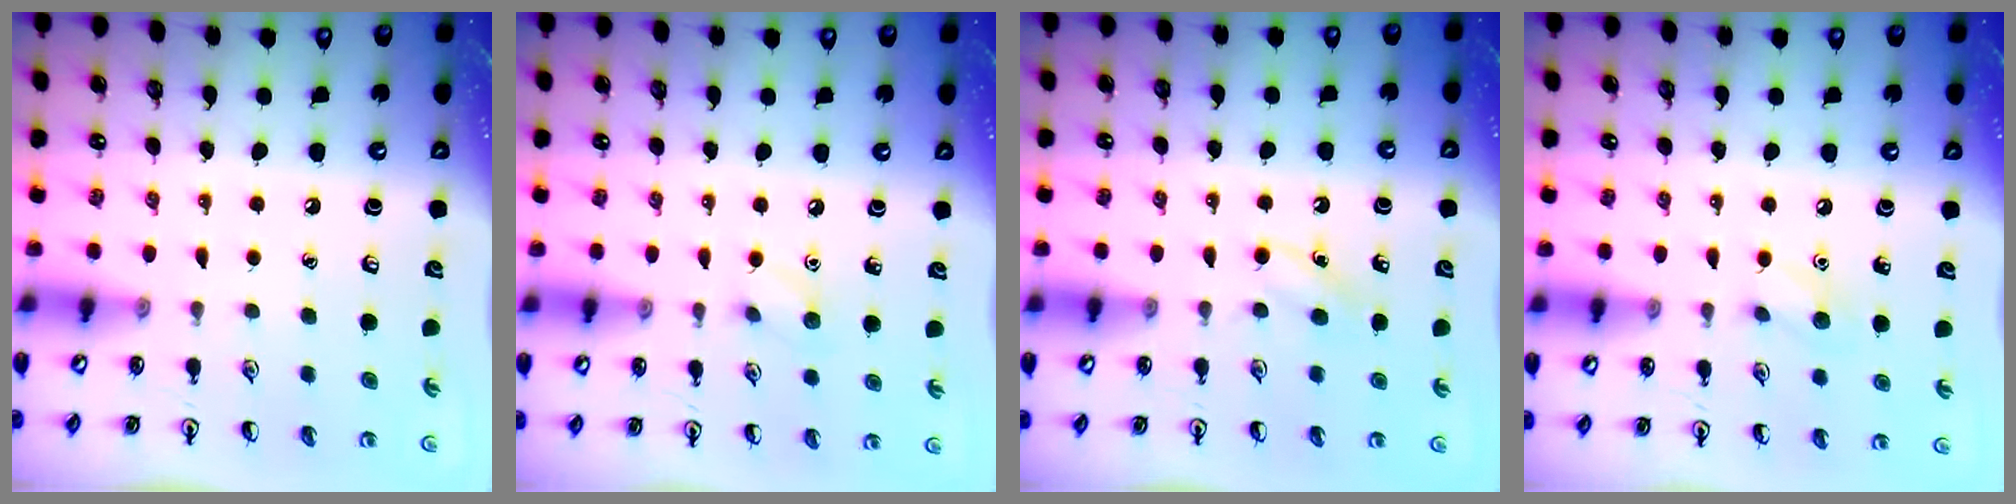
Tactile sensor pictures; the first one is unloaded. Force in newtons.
{"total": 5.6, "press": 5.4, "slide": 1.8}
{"total": 3.4, "press": 3.2, "slide": 1.0}
{"total": 6.4, "press": 6.3, "slide": 1.4}